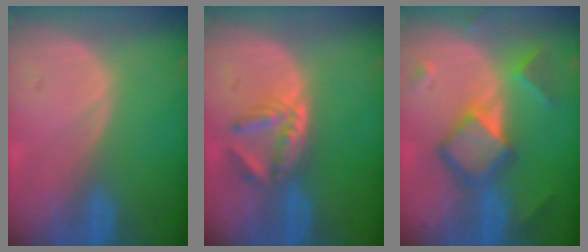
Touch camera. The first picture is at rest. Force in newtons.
{"total": 5.9, "press": 4.9, "slide": 3.2}
{"total": 8.0, "press": 8.0, "slide": 0.5}